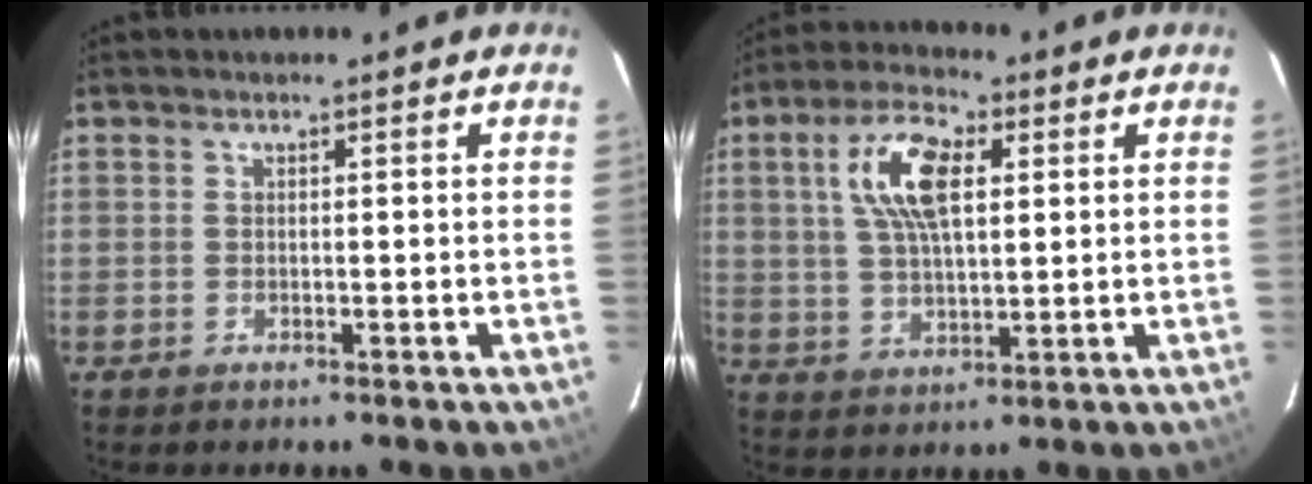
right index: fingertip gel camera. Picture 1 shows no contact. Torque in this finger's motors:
{"motor_torque": [0.66, 0.39, 0.41, 0.12]}